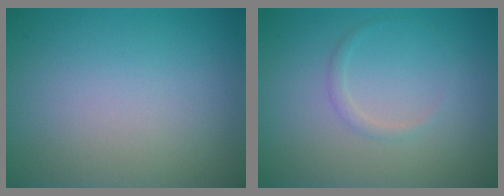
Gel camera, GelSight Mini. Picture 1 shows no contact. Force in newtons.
{"total": 1.0, "press": 1.0, "slide": 0.1}